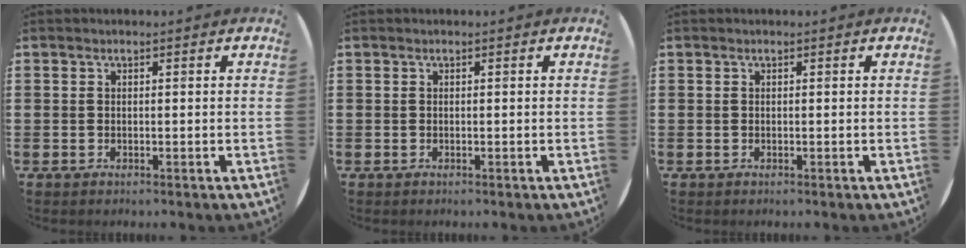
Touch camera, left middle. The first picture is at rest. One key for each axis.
{"total": 0.0}
{"total": 0.0}